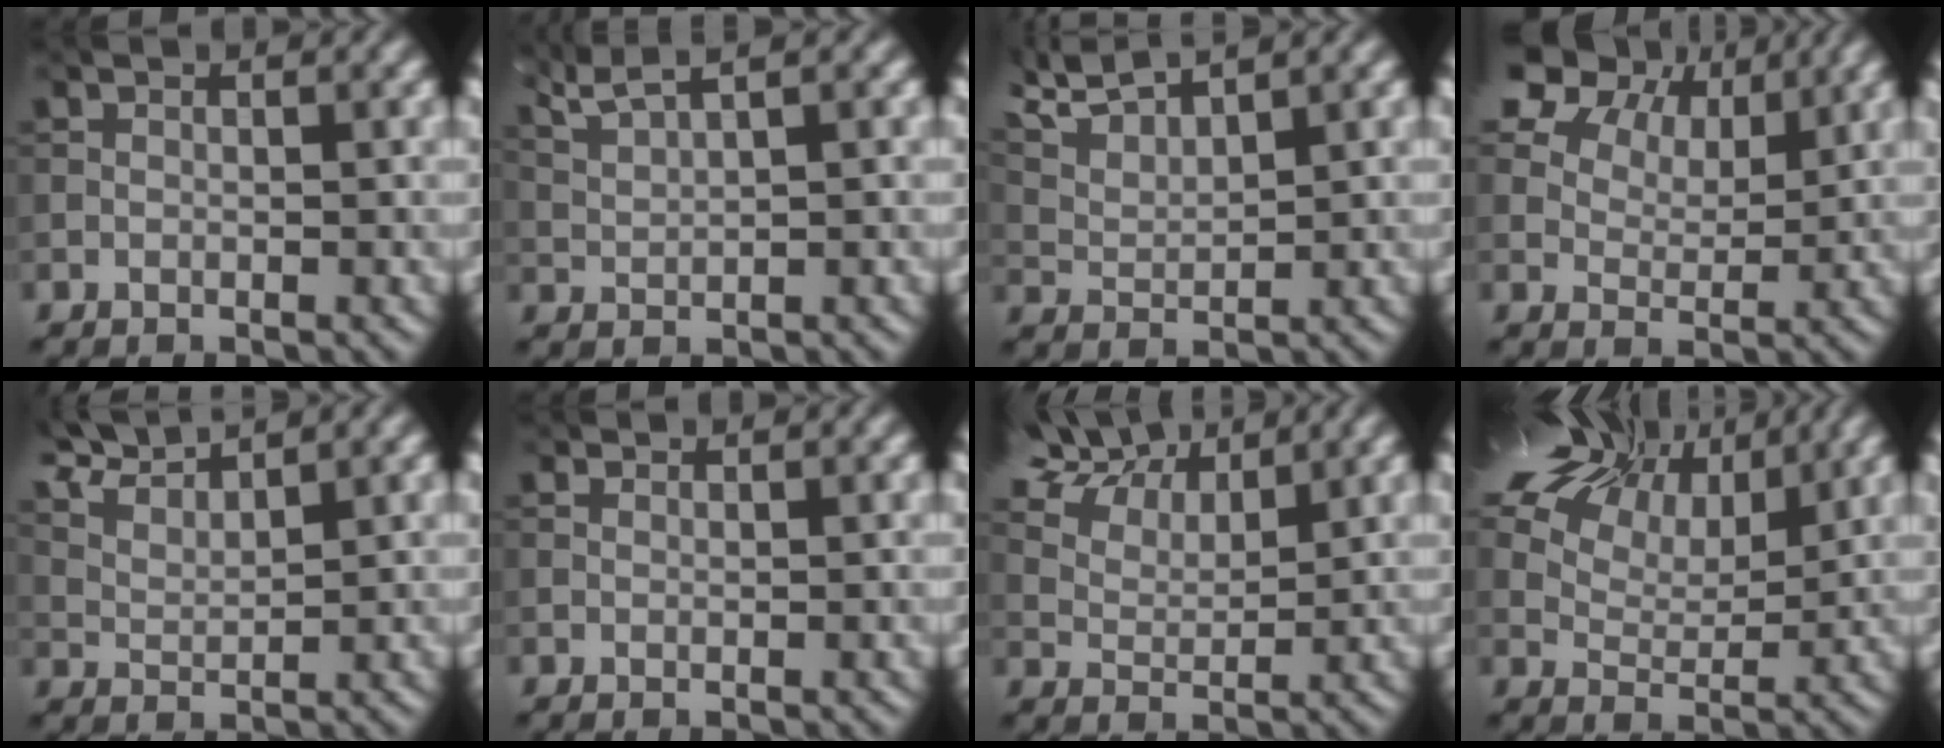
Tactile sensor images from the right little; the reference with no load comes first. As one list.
[{"total": 2.6, "force": [2.1, -0.4, 1.4], "torque": [-0.056, 0.004, 0.069]}, {"total": 3.3, "force": [3.2, -0.2, 0.9], "torque": [-0.052, 0.002, 0.091]}, {"total": 8.7, "force": [6.3, 4.6, 4.0], "torque": [-0.124, 0.007, 0.133]}, {"total": 3.7, "force": [3.5, -0.1, 1.0], "torque": [-0.049, -0.001, 0.090]}, {"total": 0.9, "force": [0.2, -0.7, -0.7], "torque": [0.002, -0.016, 0.017]}, {"total": 7.7, "force": [6.3, 2.6, 3.5], "torque": [-0.110, 0.012, 0.127]}, {"total": 13.3, "force": [8.2, 6.9, 7.9], "torque": [-0.191, 0.035, 0.148]}]